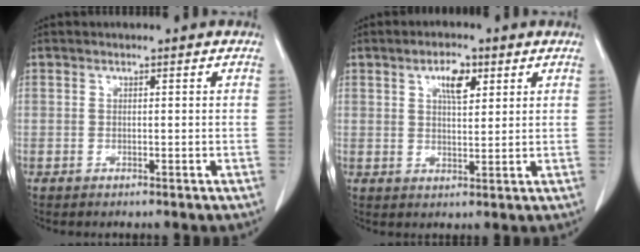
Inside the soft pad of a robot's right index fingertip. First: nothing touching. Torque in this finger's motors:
{"motor_torque": [0.20, 0.15, 0.10, 0.06]}